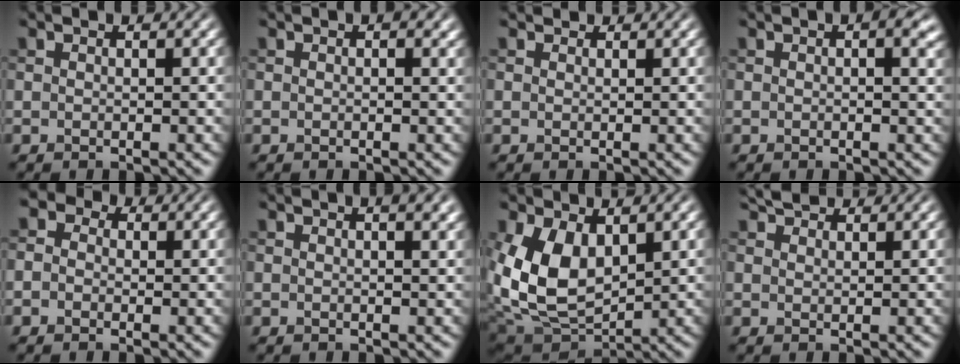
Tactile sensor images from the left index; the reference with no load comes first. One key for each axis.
{"total": 1.1, "fx": 0.4, "fy": 0.6, "fz": 0.9, "tx": -0.008, "ty": -0.002, "tz": 0.005}
{"total": 0.8, "fx": 0.7, "fy": 0.5, "fz": 0.2, "tx": -0.007, "ty": -0.005, "tz": 0.006}
{"total": 2.8, "fx": 1.1, "fy": 1.1, "fz": 2.3, "tx": -0.027, "ty": 0.000, "tz": 0.015}
{"total": 4.1, "fx": 1.2, "fy": 3.4, "fz": 2.0, "tx": -0.025, "ty": 0.020, "tz": -0.026}
{"total": 2.1, "fx": 1.1, "fy": 0.7, "fz": 1.7, "tx": -0.014, "ty": -0.002, "tz": 0.013}
{"total": 7.8, "fx": 1.4, "fy": 4.9, "fz": 5.9, "tx": -0.130, "ty": -0.016, "tz": 0.027}
{"total": 2.6, "fx": 2.3, "fy": 0.9, "fz": 0.8, "tx": -0.015, "ty": 0.008, "tz": 0.037}